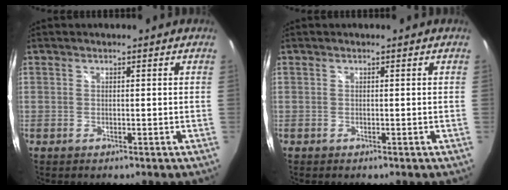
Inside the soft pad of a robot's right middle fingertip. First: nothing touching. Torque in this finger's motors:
{"motor_torque": [0.00, 0.05, 0.00, 0.00]}